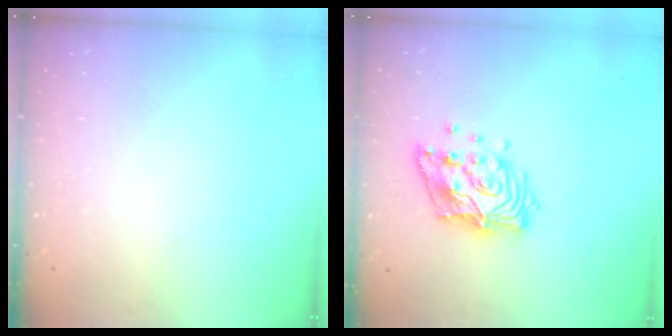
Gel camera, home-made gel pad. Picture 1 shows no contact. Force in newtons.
{"total": 13.9, "press": 13.8, "slide": 1.5}